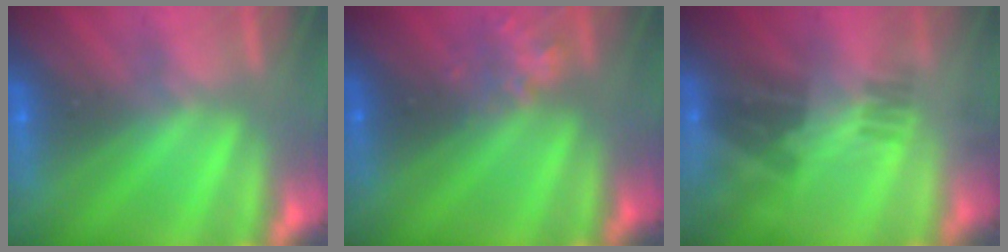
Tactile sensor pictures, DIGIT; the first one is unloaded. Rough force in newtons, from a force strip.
{"total": 2.4}
{"total": 2.2}